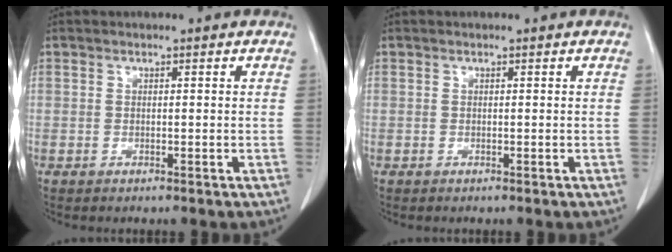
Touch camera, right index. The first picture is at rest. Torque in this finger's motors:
{"motor_torque": [0.00, 0.00, 0.00, -0.01]}